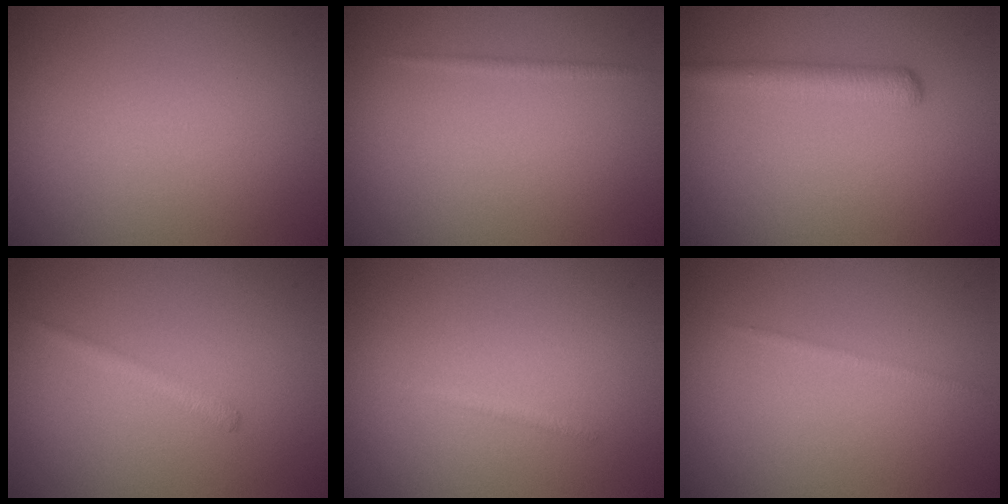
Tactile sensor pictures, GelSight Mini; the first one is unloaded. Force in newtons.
{"total": 0.6, "press": 0.6, "slide": 0.1}
{"total": 2.8, "press": 2.8, "slide": 0.1}
{"total": 1.2, "press": 1.1, "slide": 0.1}
{"total": 0.5, "press": 0.5, "slide": 0.0}
{"total": 0.8, "press": 0.8, "slide": 0.1}